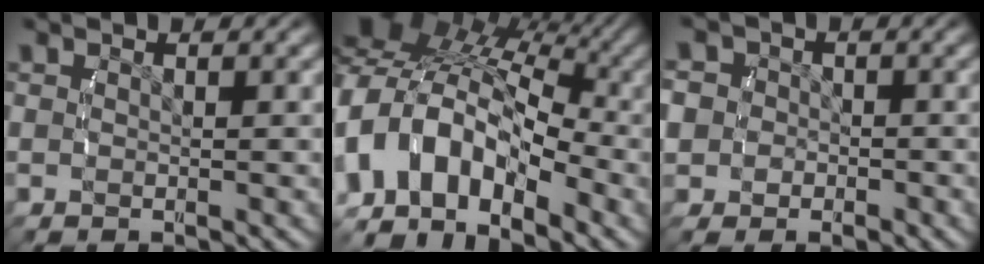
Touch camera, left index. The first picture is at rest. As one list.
[{"total": 15.7, "force": [-0.9, 12.1, 9.9], "torque": [-0.210, -0.016, -0.021]}, {"total": 5.8, "force": [-0.8, 5.4, 2.0], "torque": [-0.051, -0.014, -0.019]}]